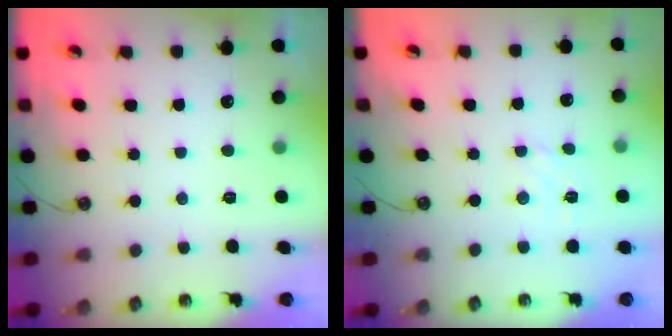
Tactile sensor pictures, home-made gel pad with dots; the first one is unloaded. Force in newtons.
{"total": 1.8, "press": 1.7, "slide": 0.5}